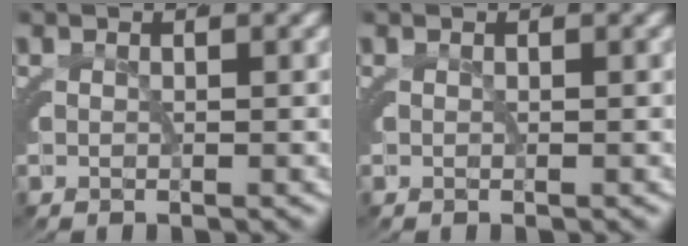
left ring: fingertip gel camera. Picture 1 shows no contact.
{"total": 0.0}